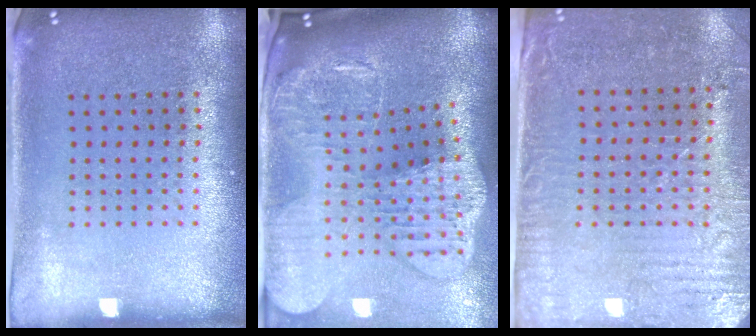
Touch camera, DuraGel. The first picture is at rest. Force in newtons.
{"total": 4.4, "press": 3.3, "slide": 2.9}
{"total": 3.2, "press": 2.8, "slide": 1.6}